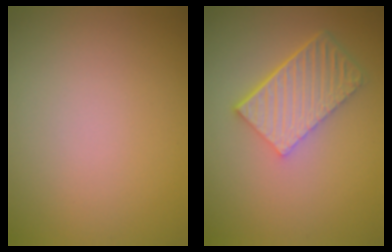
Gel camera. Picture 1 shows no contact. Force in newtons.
{"total": 5.8, "press": 4.1, "slide": 4.1}